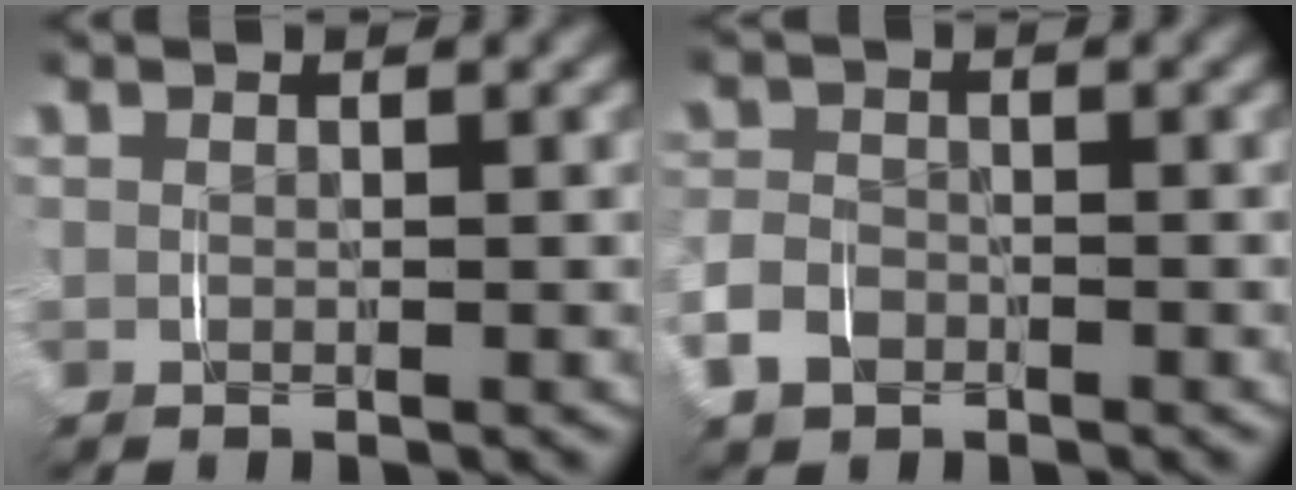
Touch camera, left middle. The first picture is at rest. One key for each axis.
{"total": 3.1, "fx": -1.4, "fy": 2.5, "fz": 1.3, "tx": -0.037, "ty": -0.004, "tz": -0.027}